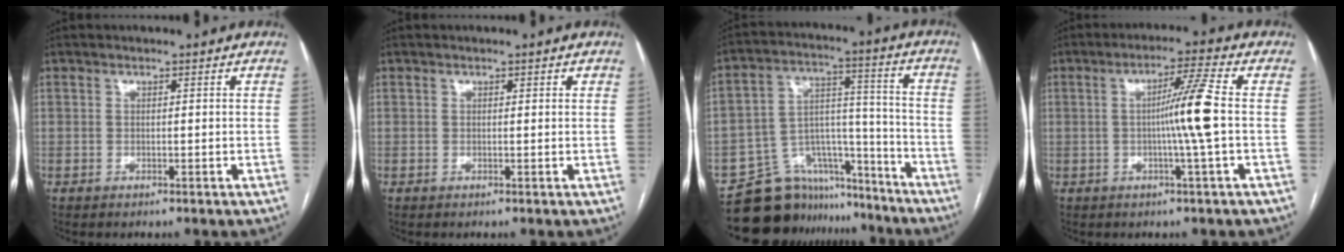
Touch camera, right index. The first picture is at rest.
{"total": 0.7, "force": [0.4, 0.3, 0.5], "torque": [-0.008, 0.002, 0.001]}
{"total": 14.6, "force": [-13.0, 6.5, 1.3], "torque": [-0.010, 0.069, -0.205]}
{"total": 7.4, "force": [-0.5, -1.6, 7.2], "torque": [-0.123, 0.004, -0.007]}